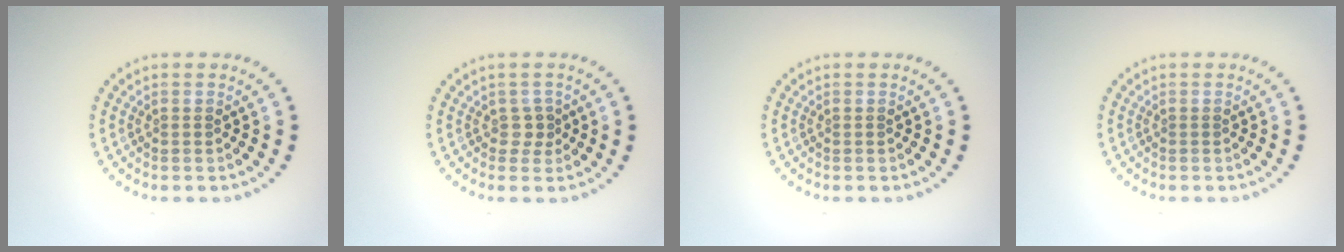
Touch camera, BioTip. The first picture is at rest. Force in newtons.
{"total": 1.2, "press": 0.9, "slide": 0.8}
{"total": 0.0}
{"total": 0.0}